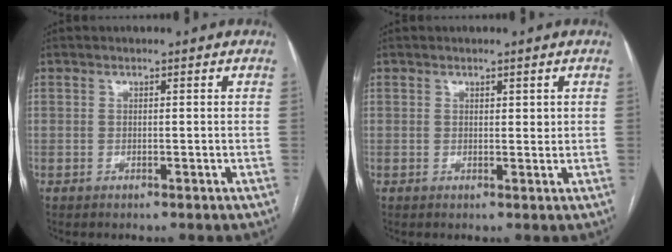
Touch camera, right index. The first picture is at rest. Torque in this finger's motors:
{"motor_torque": [-0.10, -0.05, 0.03, 0.00]}